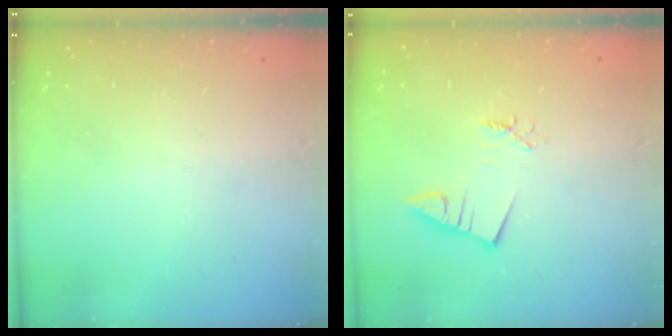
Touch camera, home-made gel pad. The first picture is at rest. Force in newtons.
{"total": 2.4, "press": 2.4, "slide": 0.3}